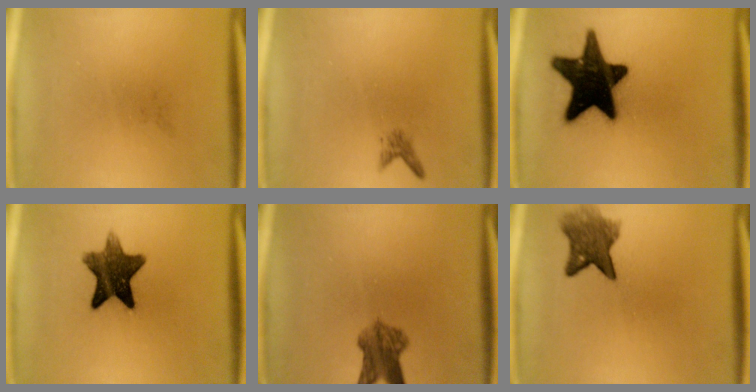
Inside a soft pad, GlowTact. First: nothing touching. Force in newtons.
{"total": 1.1}
{"total": 19.0}
{"total": 10.9}
{"total": 5.5}
{"total": 5.7}